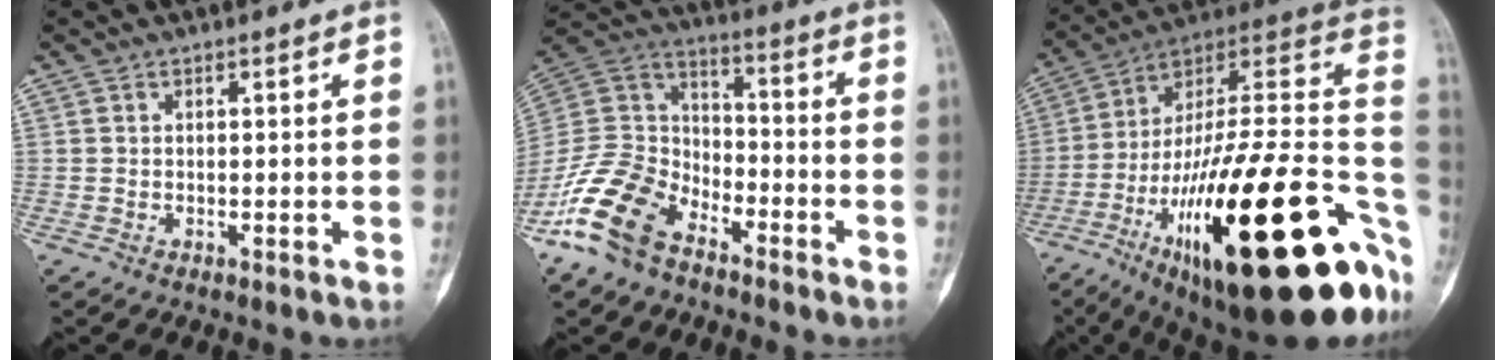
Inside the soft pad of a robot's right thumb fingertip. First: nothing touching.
{"total": 15.7, "force": [-10.3, 9.0, 7.8], "torque": [-0.151, 0.071, -0.204]}
{"total": 42.6, "force": [-13.0, 13.7, 38.2], "torque": [-0.499, 0.061, -0.206]}